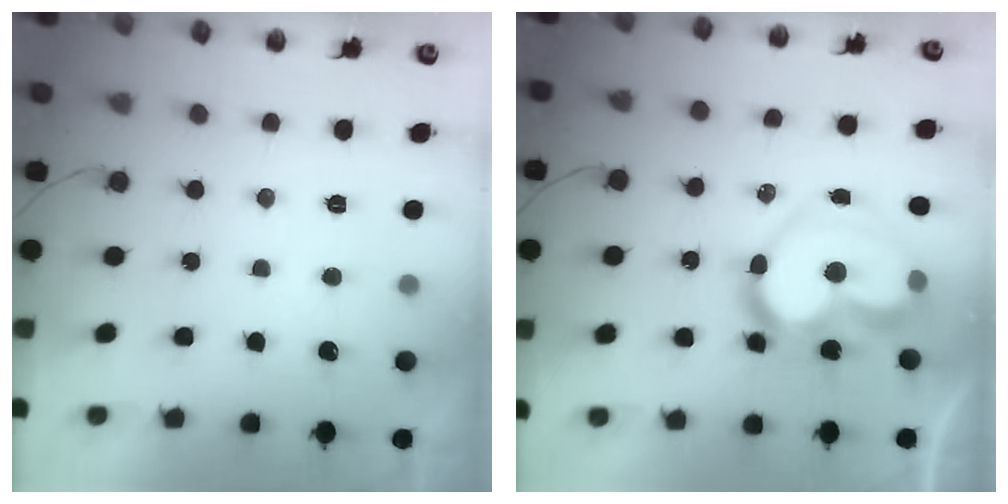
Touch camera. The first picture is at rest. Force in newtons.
{"total": 16.6, "press": 16.5, "slide": 1.2}